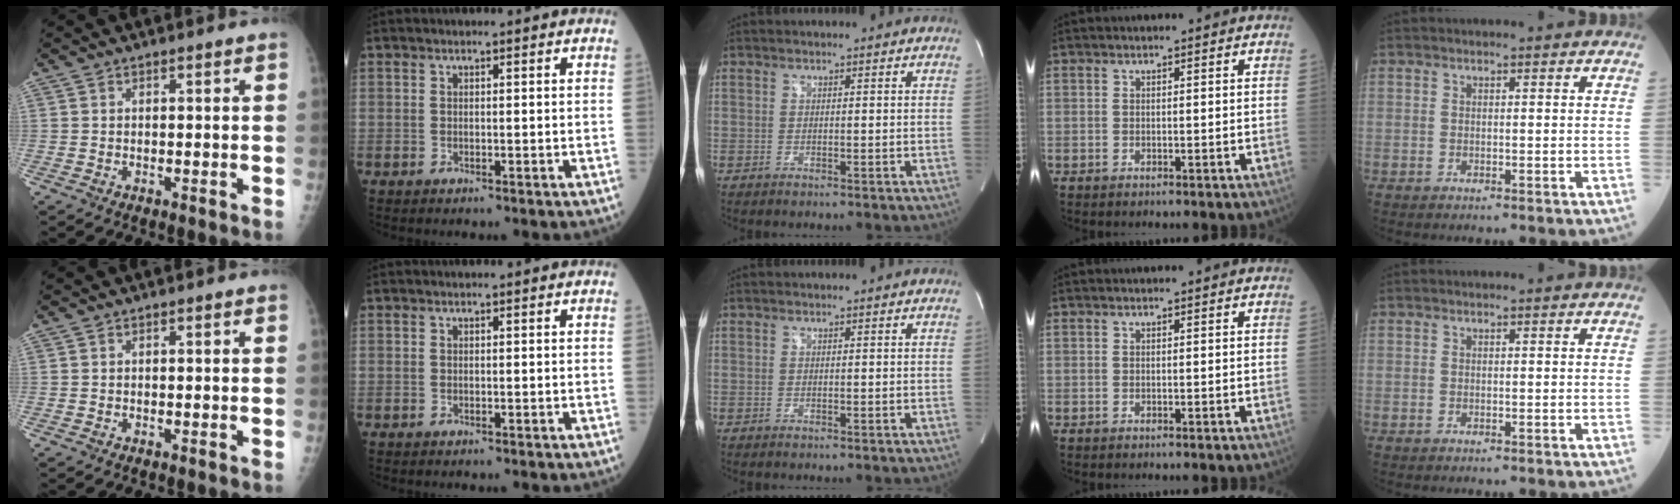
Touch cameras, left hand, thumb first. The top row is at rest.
{}